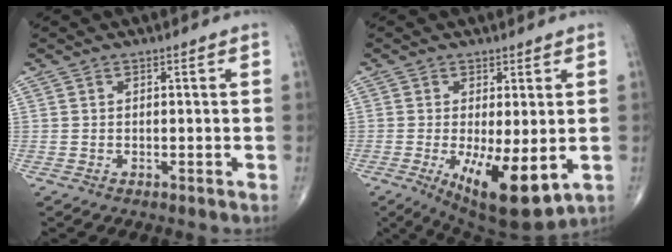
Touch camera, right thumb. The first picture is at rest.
{"total": 12.0, "force": [-2.8, 4.3, 10.9], "torque": [-0.171, -0.028, -0.027]}